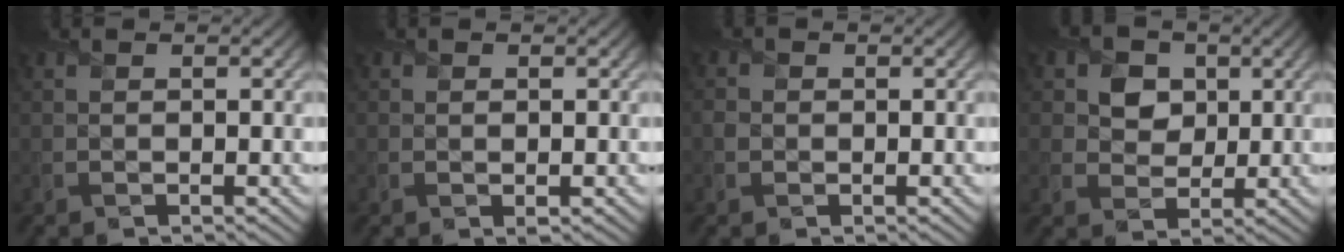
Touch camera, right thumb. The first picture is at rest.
{"total": 0.7, "force": [0.0, 0.5, 0.5], "torque": [-0.007, -0.006, -0.001]}
{"total": 1.3, "force": [-0.2, 1.3, 0.3], "torque": [-0.005, -0.006, -0.011]}
{"total": 5.8, "force": [1.9, 4.9, 2.6], "torque": [-0.075, -0.008, 0.023]}